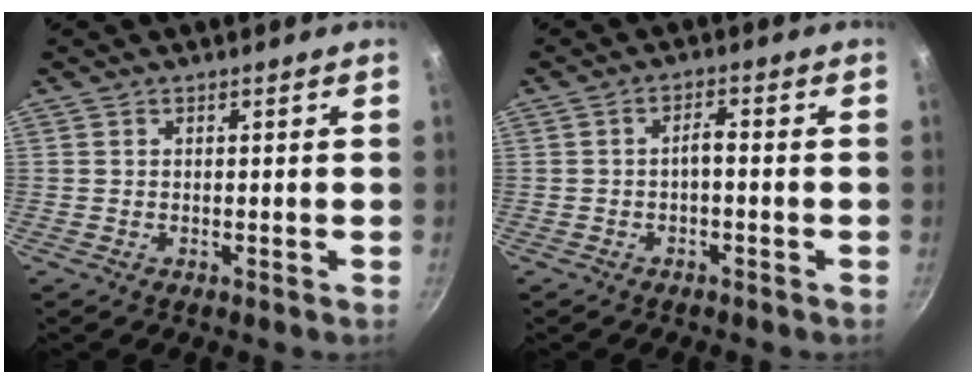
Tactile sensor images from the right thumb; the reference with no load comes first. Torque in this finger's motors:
{"motor_torque": [-0.17, 0.24, 0.64, -0.52, -0.01]}